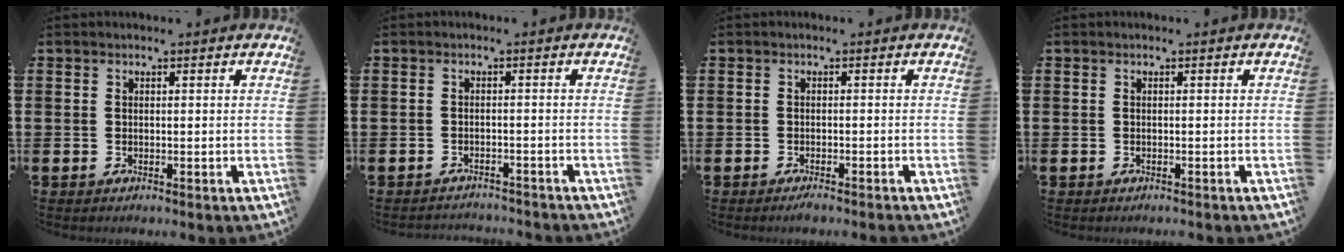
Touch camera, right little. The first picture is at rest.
{"total": 1.5, "force": [-1.5, 0.0, -0.1], "torque": [-0.002, 0.004, -0.032]}
{"total": 0.9, "force": [-0.8, -0.1, 0.5], "torque": [-0.008, -0.002, -0.015]}
{"total": 0.0}